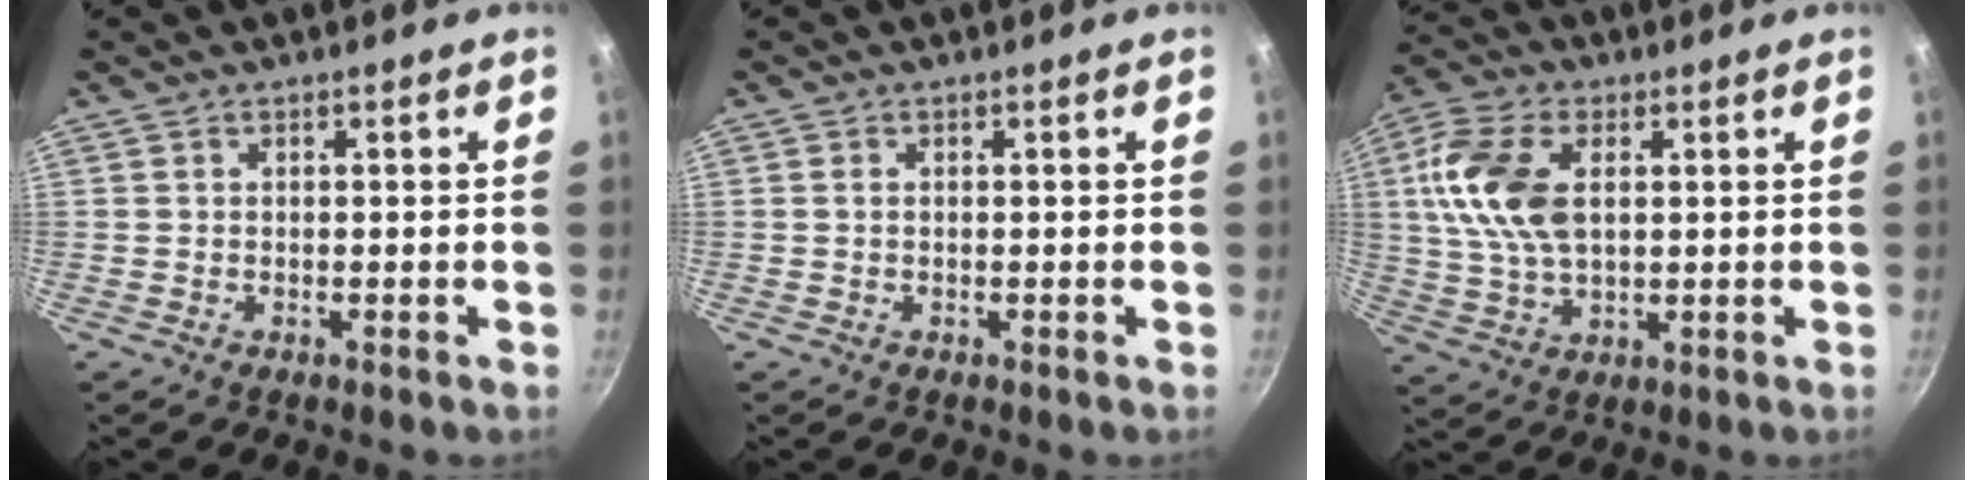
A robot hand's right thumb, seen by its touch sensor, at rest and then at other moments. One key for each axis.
{"total": 0.5, "fx": 0.1, "fy": 0.4, "fz": 0.4, "tx": -0.007, "ty": 0.001, "tz": 0.002}
{"total": 13.6, "fx": 2.8, "fy": 8.1, "fz": 10.5, "tx": -0.199, "ty": 0.003, "tz": 0.047}